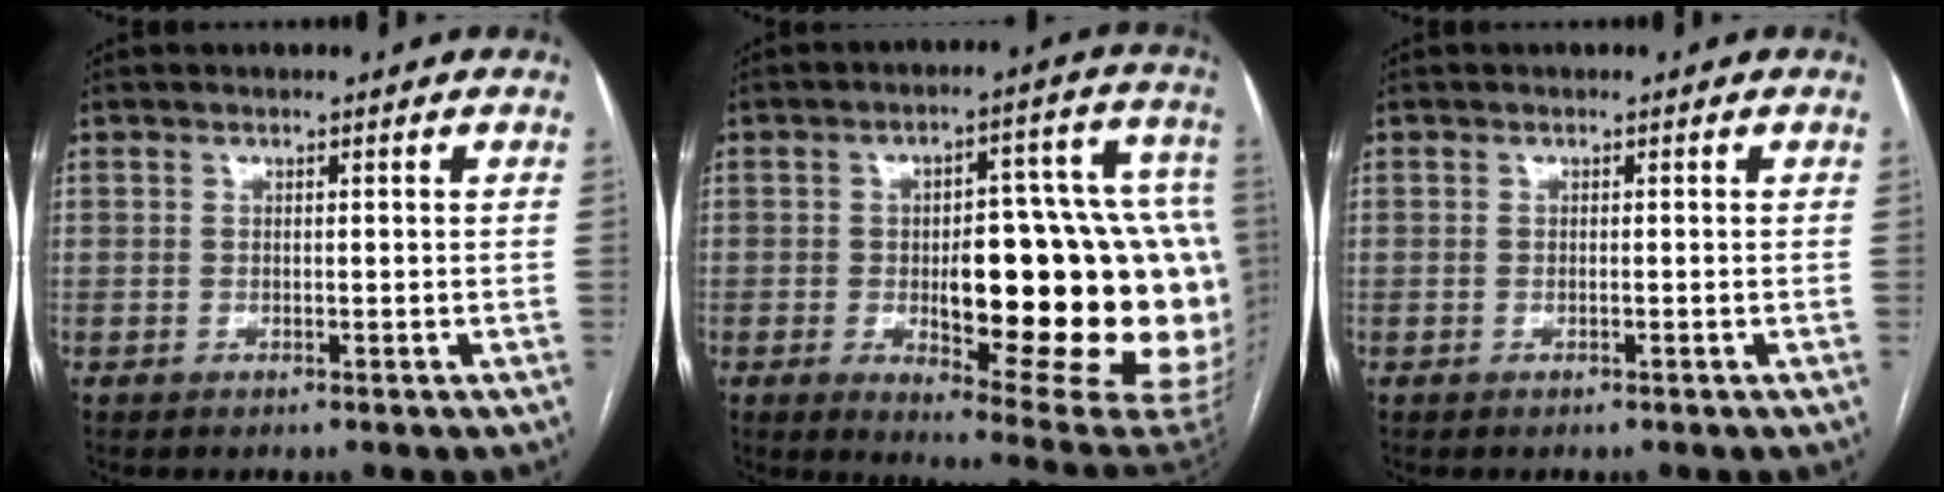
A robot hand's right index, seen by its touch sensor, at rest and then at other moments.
{"total": 27.5, "force": [-2.2, 7.1, 26.5], "torque": [-0.257, 0.029, -0.006]}
{"total": 0.0}